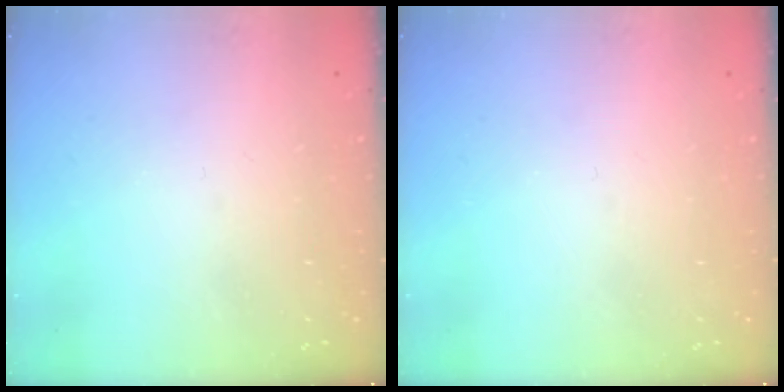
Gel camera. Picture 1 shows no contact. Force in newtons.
{"total": 0.0}